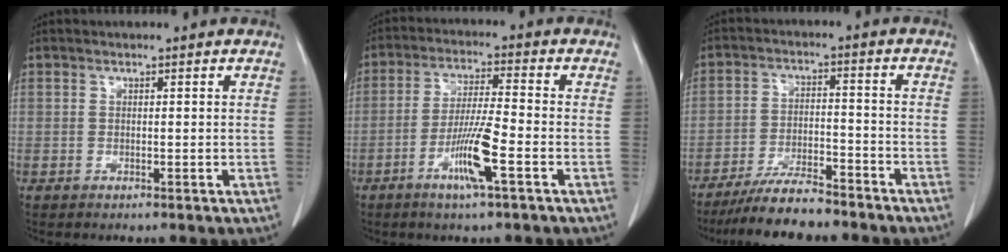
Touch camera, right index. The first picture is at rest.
{"total": 8.3, "force": [-3.7, -0.1, 7.5], "torque": [-0.145, -0.010, -0.071]}
{"total": 9.5, "force": [-8.4, 1.6, 4.1], "torque": [-0.070, -0.013, -0.144]}